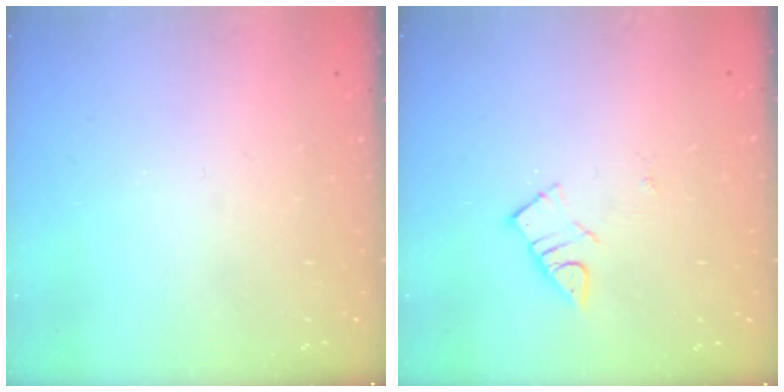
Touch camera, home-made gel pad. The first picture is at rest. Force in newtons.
{"total": 3.6, "press": 3.6, "slide": 0.3}